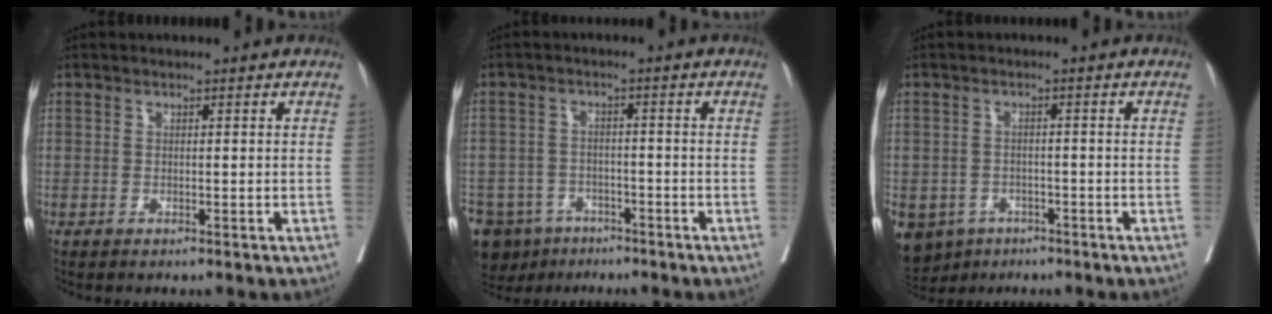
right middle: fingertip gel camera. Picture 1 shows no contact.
{"total": 11.8, "force": [-8.2, 7.8, 3.4], "torque": [-0.093, -0.006, -0.116]}
{"total": 8.7, "force": [-5.4, 6.5, 2.3], "torque": [-0.061, -0.010, -0.076]}